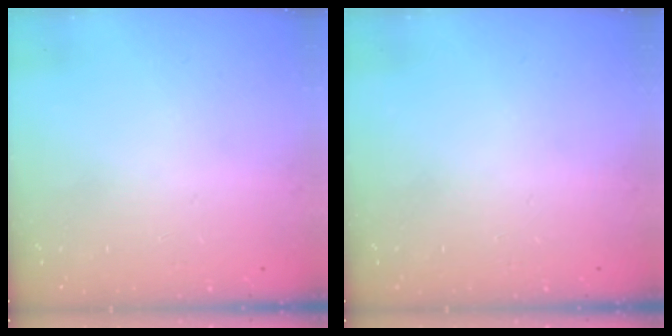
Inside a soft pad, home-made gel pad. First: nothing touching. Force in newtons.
{"total": 0.0}